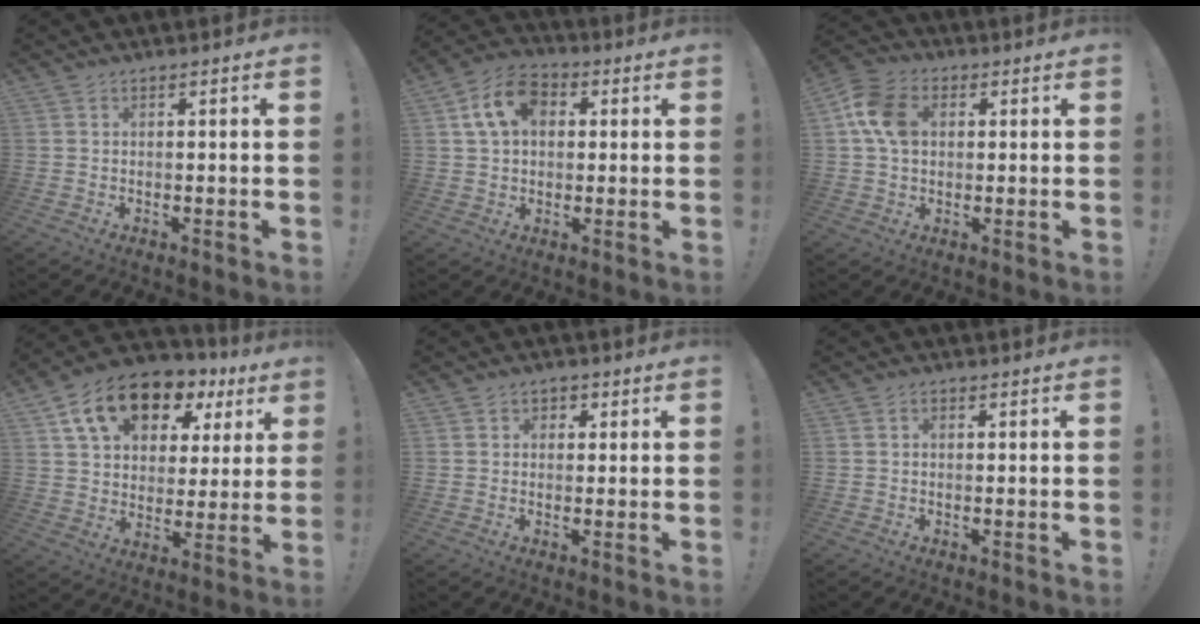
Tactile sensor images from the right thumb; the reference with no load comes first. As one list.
[{"total": 11.7, "force": [3.6, 8.3, 7.4], "torque": [-0.118, 0.008, 0.073]}, {"total": 11.2, "force": [2.2, 8.1, 7.5], "torque": [-0.139, 0.009, 0.044]}, {"total": 16.3, "force": [9.4, 10.2, 8.6], "torque": [-0.140, -0.047, 0.172]}, {"total": 2.2, "force": [0.5, 2.0, 0.8], "torque": [-0.004, 0.000, 0.007]}, {"total": 0.8, "force": [-0.1, 0.6, 0.5], "torque": [-0.013, 0.004, -0.002]}]